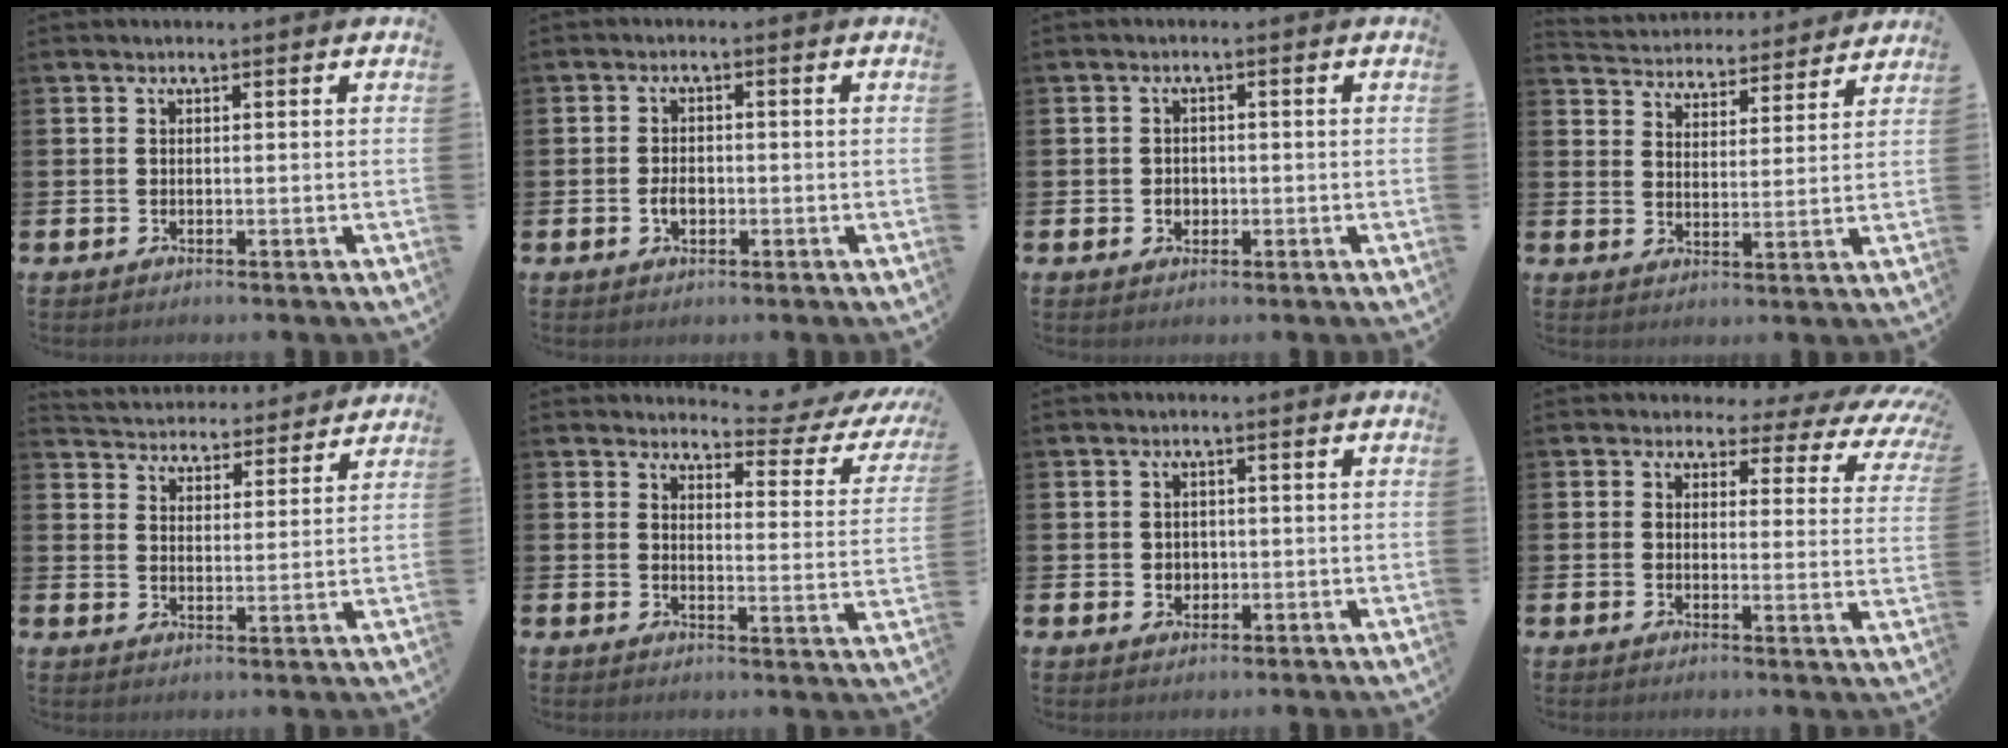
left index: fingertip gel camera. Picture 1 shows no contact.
{"total": 2.3, "force": [-0.6, 1.5, 1.6], "torque": [-0.023, 0.001, -0.013]}
{"total": 1.6, "force": [-0.3, 1.4, 0.6], "torque": [-0.006, 0.004, -0.011]}
{"total": 4.7, "force": [4.5, 1.1, -0.4], "torque": [-0.012, -0.041, 0.075]}
{"total": 4.7, "force": [4.6, 1.0, -0.5], "torque": [-0.008, -0.040, 0.078]}
{"total": 3.2, "force": [2.7, 1.4, 1.0], "torque": [-0.020, -0.026, 0.036]}
{"total": 1.7, "force": [0.2, 1.6, 0.4], "torque": [0.005, 0.002, -0.002]}
{"total": 2.7, "force": [1.6, 2.0, 0.9], "torque": [-0.017, -0.024, 0.016]}